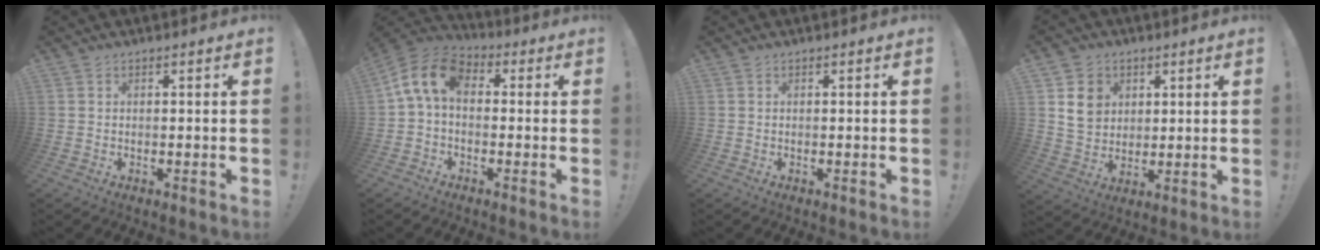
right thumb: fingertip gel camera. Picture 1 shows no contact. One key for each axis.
{"total": 11.0, "fx": 1.9, "fy": 6.7, "fz": 8.6, "tx": -0.187, "ty": 0.014, "tz": 0.037}
{"total": 0.0}
{"total": 8.7, "fx": 3.6, "fy": 7.5, "fz": 2.8, "tx": -0.030, "ty": -0.019, "tz": 0.073}